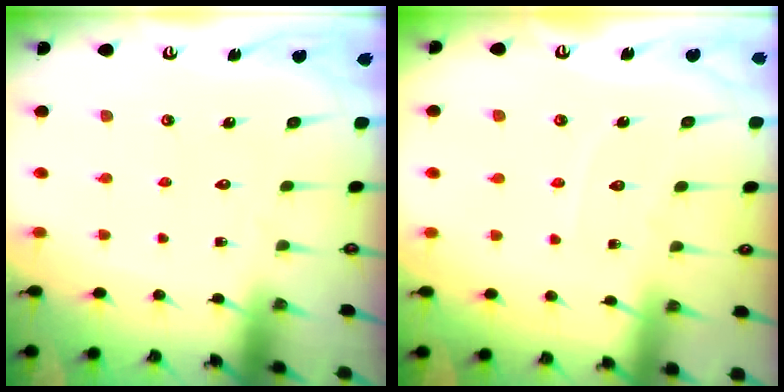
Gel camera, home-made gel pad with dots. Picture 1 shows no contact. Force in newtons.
{"total": 4.5, "press": 4.4, "slide": 0.7}